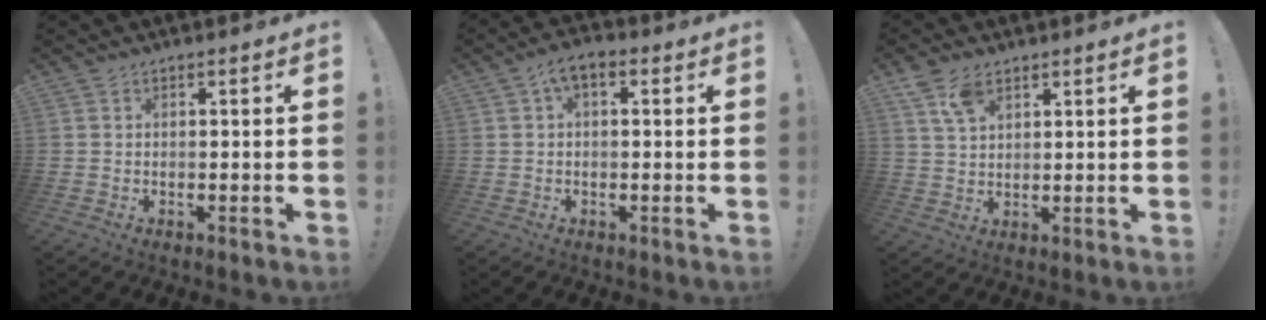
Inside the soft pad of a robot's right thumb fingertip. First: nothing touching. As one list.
[{"total": 4.1, "force": [0.5, 2.3, 3.4], "torque": [-0.057, 0.005, 0.008]}, {"total": 7.2, "force": [4.4, 4.0, 4.1], "torque": [-0.065, -0.014, 0.082]}]